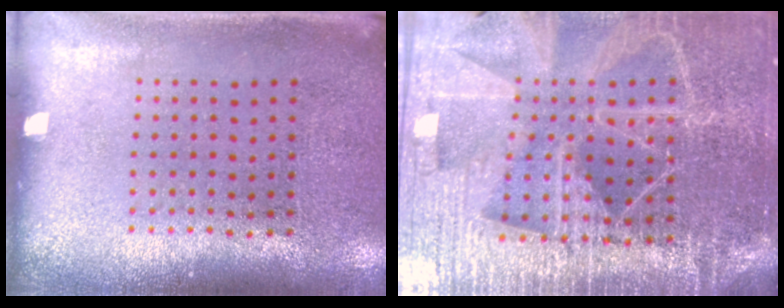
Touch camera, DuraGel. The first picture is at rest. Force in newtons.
{"total": 5.5, "press": 4.9, "slide": 2.5}